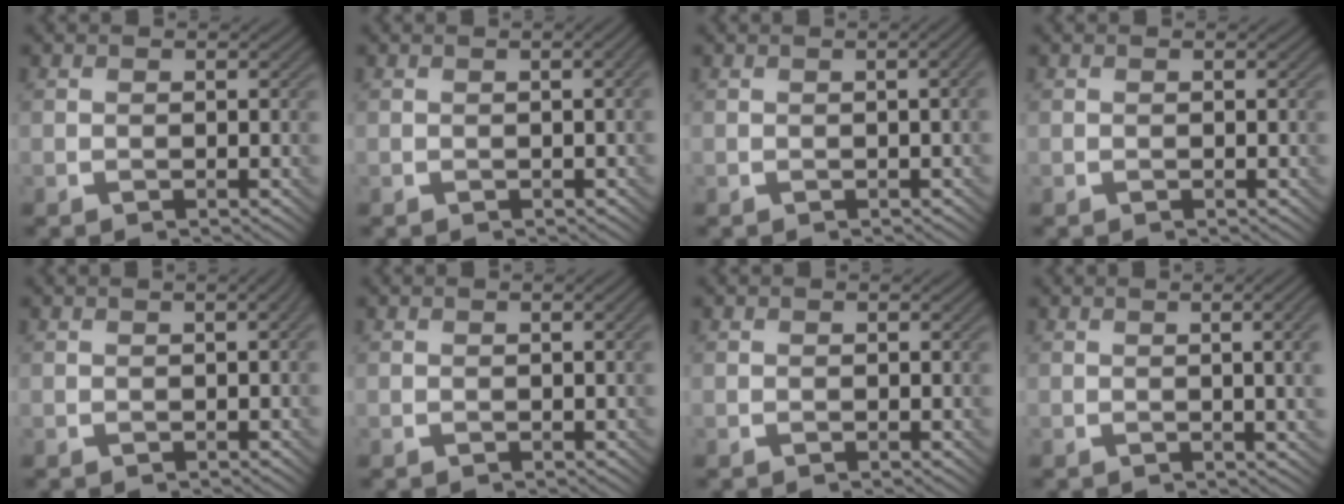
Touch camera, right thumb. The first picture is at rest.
{"total": 1.6, "force": [0.1, 0.2, 1.6], "torque": [-0.020, 0.006, -0.002]}
{"total": 2.1, "force": [0.1, 0.4, 2.1], "torque": [-0.024, 0.008, -0.002]}
{"total": 0.0}
{"total": 1.6, "force": [0.4, 0.3, 1.5], "torque": [-0.020, 0.006, 0.000]}
{"total": 0.8, "force": [0.1, 0.0, 0.8], "torque": [-0.013, 0.005, 0.000]}
{"total": 0.0}
{"total": 5.2, "force": [0.4, 1.2, 5.0], "torque": [-0.064, 0.011, 0.006]}